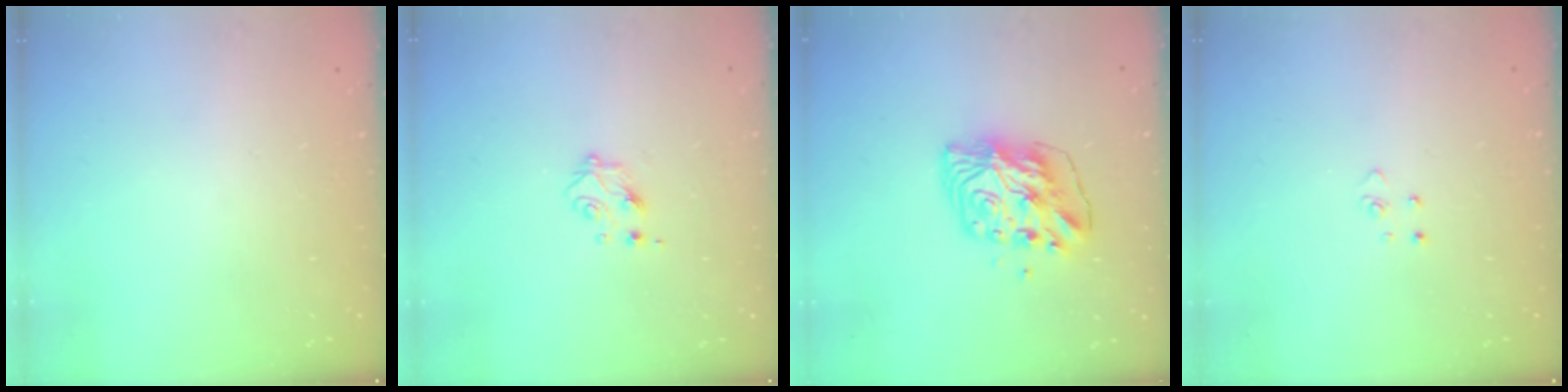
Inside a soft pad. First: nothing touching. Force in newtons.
{"total": 4.6, "press": 4.5, "slide": 0.6}
{"total": 8.5, "press": 8.4, "slide": 1.3}
{"total": 2.8, "press": 2.8, "slide": 0.3}